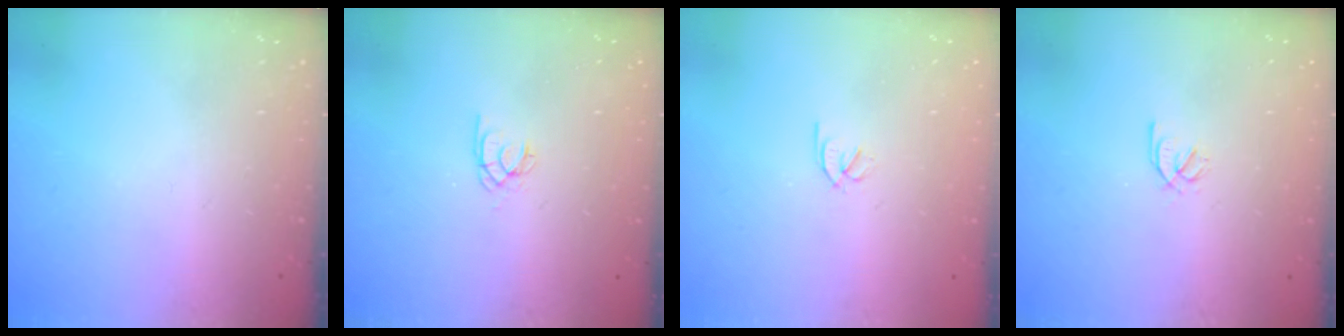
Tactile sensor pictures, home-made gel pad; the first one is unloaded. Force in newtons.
{"total": 1.9, "press": 1.9, "slide": 0.2}
{"total": 1.8, "press": 1.7, "slide": 0.5}
{"total": 2.1, "press": 2.0, "slide": 0.7}